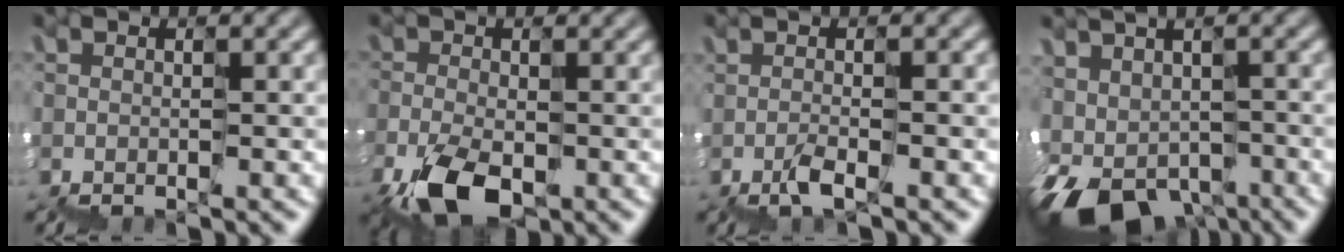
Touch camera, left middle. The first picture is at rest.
{"total": 5.5, "force": [-2.4, 3.0, 3.9], "torque": [-0.103, -0.016, -0.042]}
{"total": 1.2, "force": [0.0, -1.2, 0.2], "torque": [-0.013, 0.003, 0.001]}
{"total": 9.6, "force": [-4.1, 6.9, 5.2], "torque": [-0.110, -0.030, -0.036]}